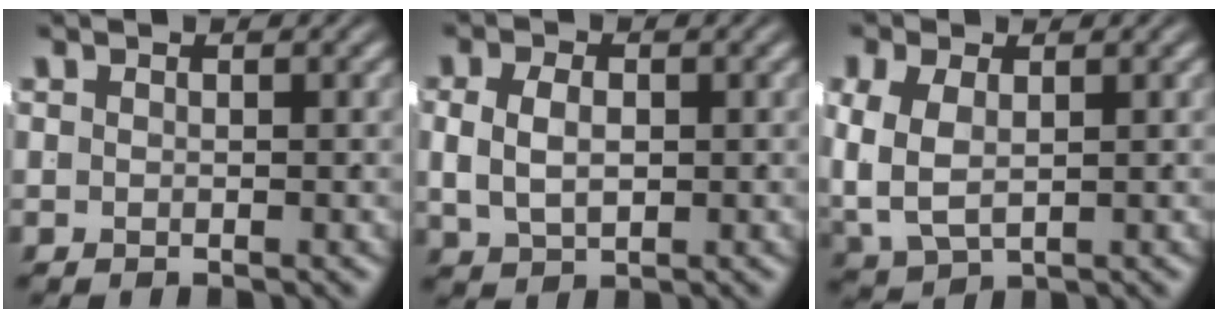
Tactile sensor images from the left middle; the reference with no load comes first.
{"total": 3.5, "force": [0.3, 2.3, 2.5], "torque": [-0.043, -0.002, 0.013]}
{"total": 5.1, "force": [0.2, 3.9, 3.2], "torque": [-0.089, -0.019, 0.020]}